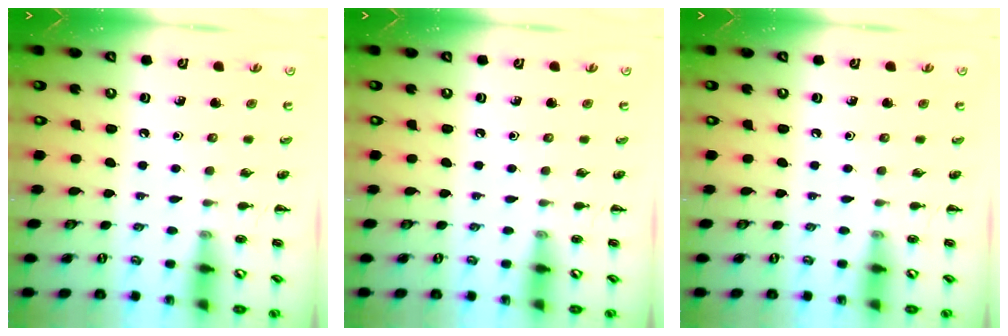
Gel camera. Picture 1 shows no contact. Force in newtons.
{"total": 0.0}
{"total": 0.0}